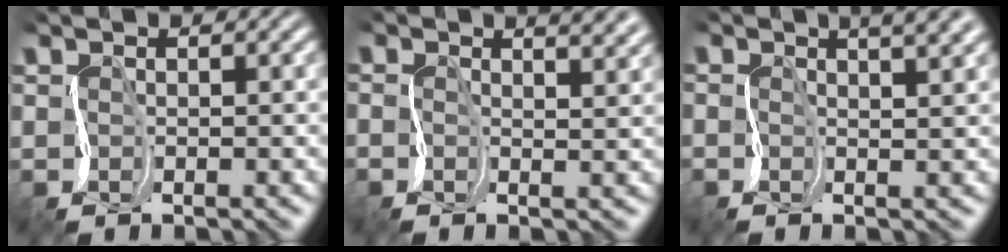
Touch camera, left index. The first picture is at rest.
{"total": 4.7, "force": [2.5, 2.0, 3.5], "torque": [-0.030, 0.029, 0.004]}
{"total": 4.6, "force": [2.3, 1.5, 3.8], "torque": [-0.032, 0.023, 0.014]}